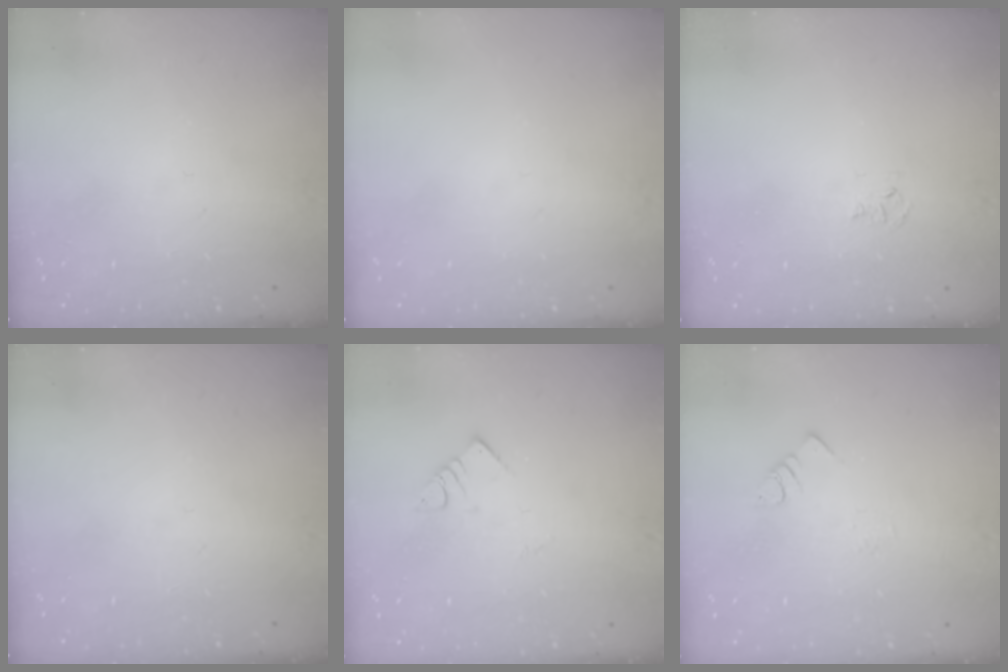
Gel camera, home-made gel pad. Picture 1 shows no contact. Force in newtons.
{"total": 0.0}
{"total": 4.3, "press": 4.3, "slide": 0.6}
{"total": 0.0}
{"total": 2.4, "press": 2.4, "slide": 0.4}
{"total": 2.6, "press": 2.6, "slide": 0.3}